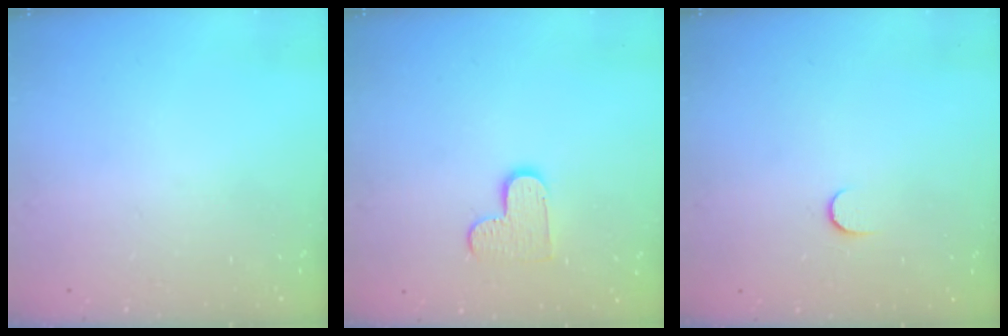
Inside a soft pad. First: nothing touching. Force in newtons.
{"total": 8.2, "press": 8.1, "slide": 0.2}
{"total": 3.4, "press": 3.4, "slide": 0.4}